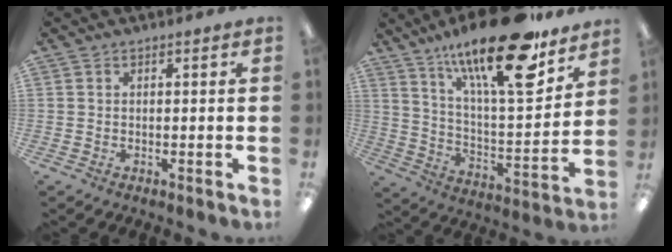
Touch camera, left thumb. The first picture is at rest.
{"total": 25.6, "force": [17.6, 7.0, 17.2], "torque": [-0.265, -0.111, 0.282]}